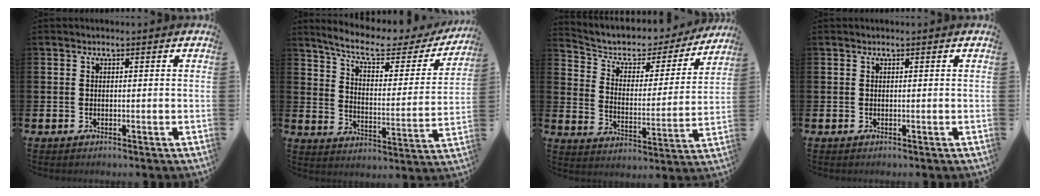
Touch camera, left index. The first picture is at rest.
{"total": 8.4, "force": [7.1, 2.1, 4.0], "torque": [-0.098, -0.044, 0.116]}
{"total": 5.8, "force": [4.9, 2.8, 1.3], "torque": [-0.055, -0.038, 0.076]}
{"total": 0.0}